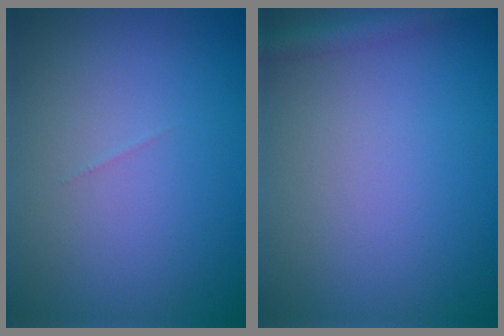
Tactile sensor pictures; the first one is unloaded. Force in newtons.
{"total": 2.1, "press": 2.1, "slide": 0.1}